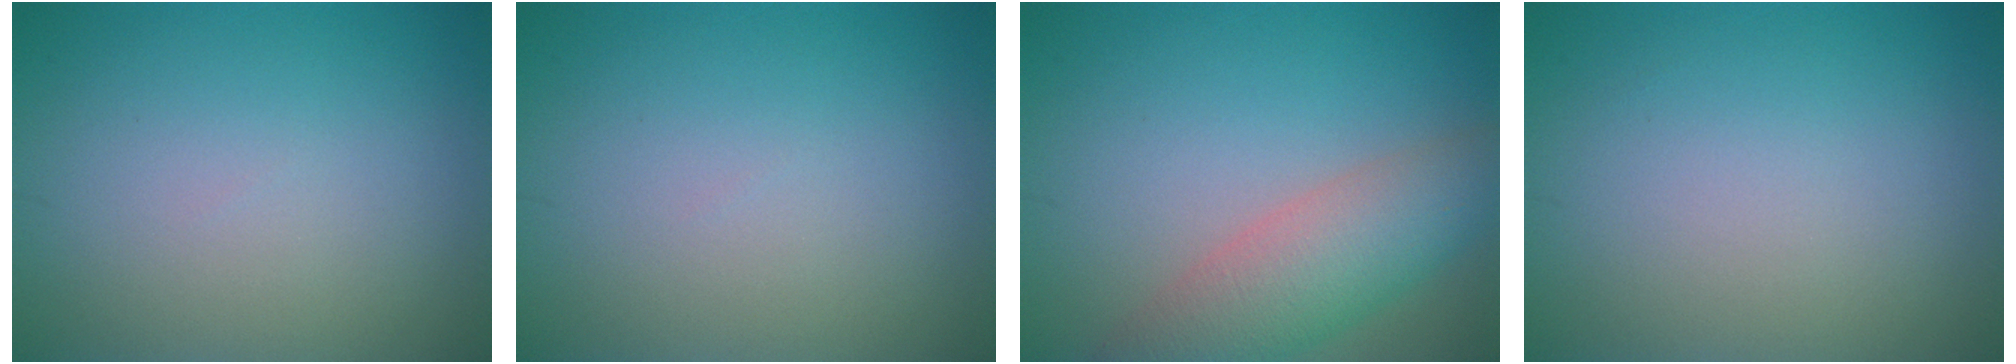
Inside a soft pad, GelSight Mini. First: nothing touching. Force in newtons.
{"total": 0.0}
{"total": 5.7, "press": 5.7, "slide": 0.3}
{"total": 0.0}